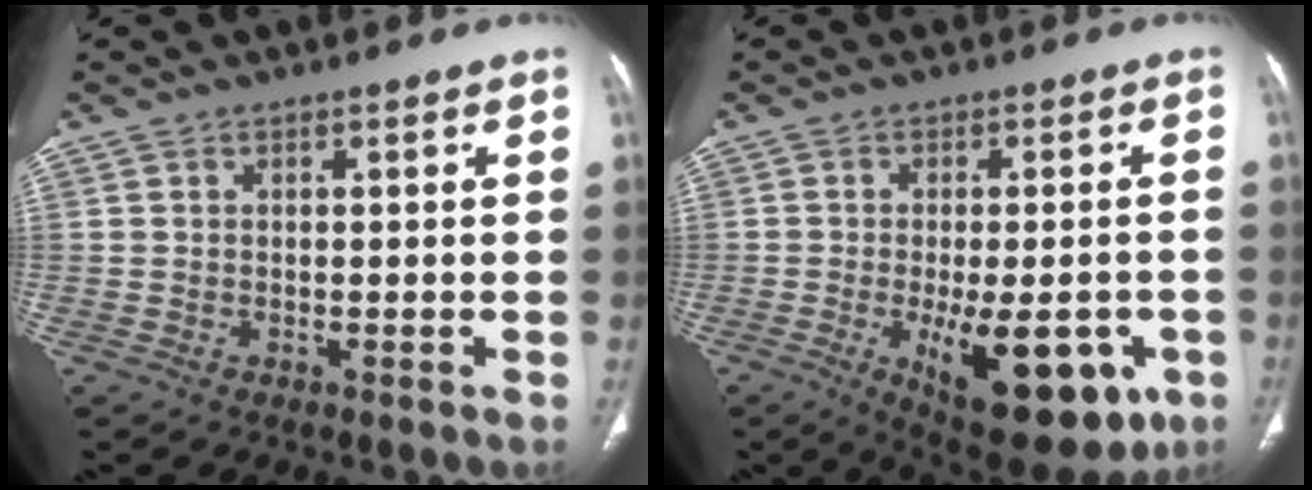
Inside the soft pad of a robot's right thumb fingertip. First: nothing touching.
{"total": 18.0, "force": [-6.4, 7.8, 14.9], "torque": [-0.172, 0.001, -0.069]}